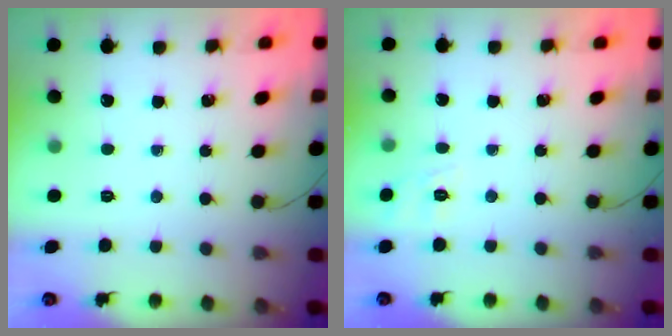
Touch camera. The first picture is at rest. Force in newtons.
{"total": 7.2, "press": 6.9, "slide": 1.7}